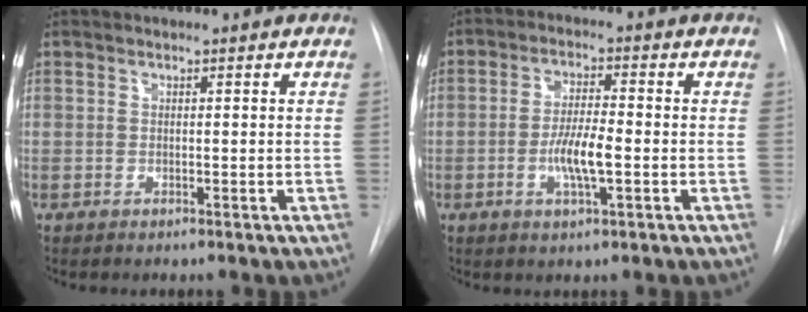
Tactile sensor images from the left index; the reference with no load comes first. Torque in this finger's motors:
{"motor_torque": [0.99, 0.23, 0.40, 0.05]}